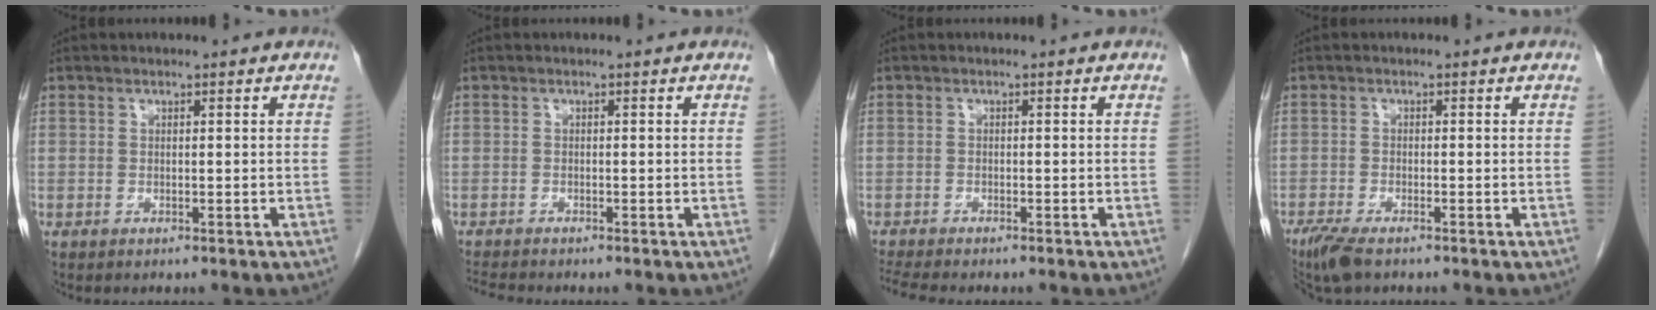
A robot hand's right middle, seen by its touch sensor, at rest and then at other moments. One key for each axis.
{"total": 2.5, "fx": -2.4, "fy": -0.1, "fz": 0.8, "tx": -0.016, "ty": -0.010, "tz": -0.042}
{"total": 6.3, "fx": -5.4, "fy": 1.1, "fz": 3.0, "tx": -0.047, "ty": -0.007, "tz": -0.085}
{"total": 4.7, "fx": -3.5, "fy": 1.0, "fz": 2.9, "tx": -0.062, "ty": -0.013, "tz": -0.062}